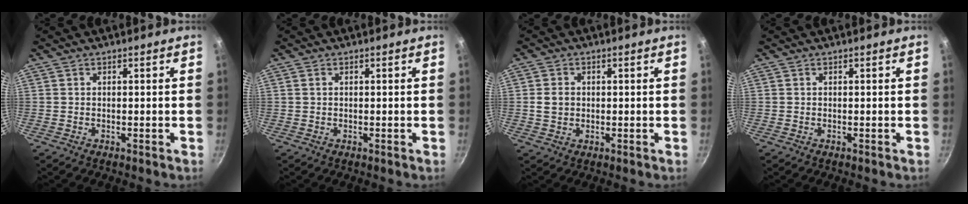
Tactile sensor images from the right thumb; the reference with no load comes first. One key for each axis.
{"total": 0.5, "fx": 0.2, "fy": 0.4, "fz": 0.3, "tx": -0.006, "ty": 0.002, "tz": 0.004}
{"total": 3.3, "fx": 0.2, "fy": 2.7, "fz": 1.8, "tx": -0.024, "ty": 0.005, "tz": 0.002}
{"total": 0.0}